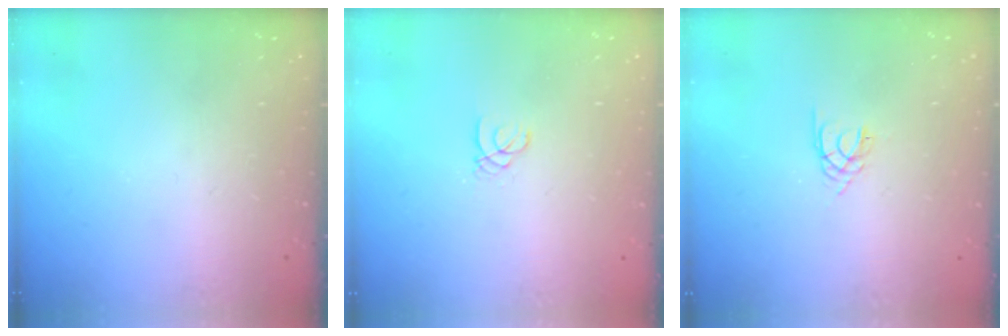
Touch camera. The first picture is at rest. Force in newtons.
{"total": 1.4, "press": 1.4, "slide": 0.1}
{"total": 1.6, "press": 1.6, "slide": 0.3}